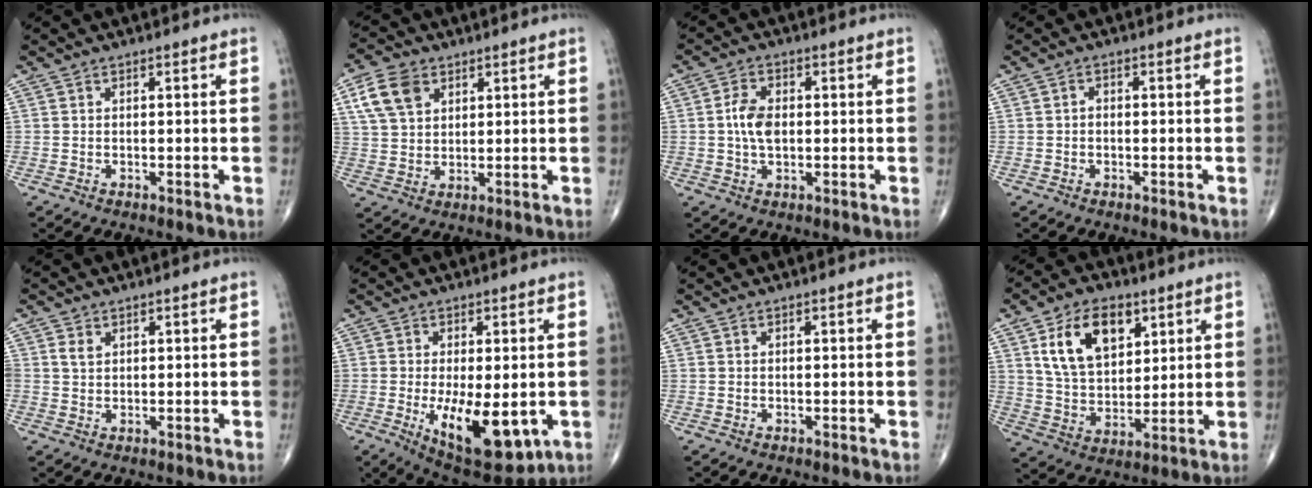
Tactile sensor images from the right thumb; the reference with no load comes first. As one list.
[{"total": 8.5, "force": [3.8, 5.8, 4.9], "torque": [-0.082, -0.004, 0.073]}, {"total": 5.4, "force": [0.1, 3.2, 4.4], "torque": [-0.085, 0.007, -0.002]}, {"total": 1.1, "force": [-0.2, 0.7, 0.8], "torque": [-0.007, 0.007, -0.007]}, {"total": 1.9, "force": [0.8, 1.4, 1.1], "torque": [-0.017, -0.001, 0.017]}, {"total": 14.2, "force": [-3.2, 6.0, 12.4], "torque": [-0.184, -0.024, -0.031]}, {"total": 0.0}, {"total": 14.4, "force": [6.1, 8.9, 9.6], "torque": [-0.140, -0.022, 0.119]}]